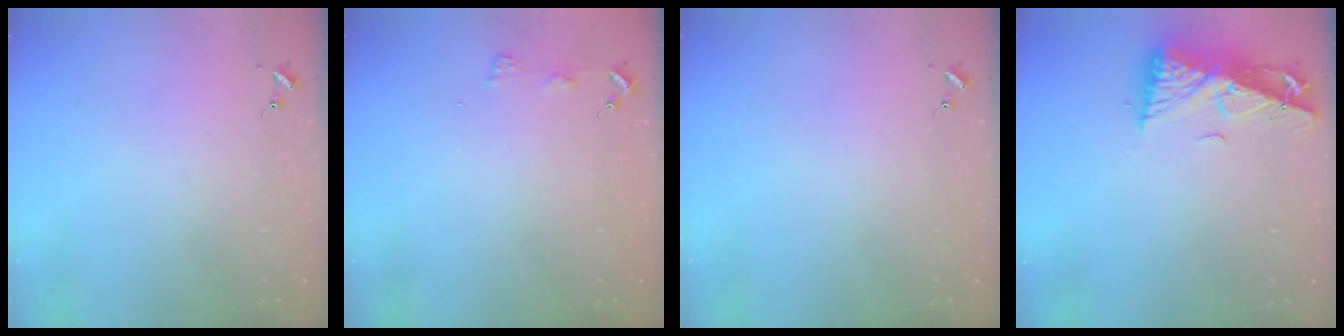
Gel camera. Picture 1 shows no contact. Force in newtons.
{"total": 3.6, "press": 3.6, "slide": 0.4}
{"total": 0.0}
{"total": 11.0, "press": 10.9, "slide": 1.3}